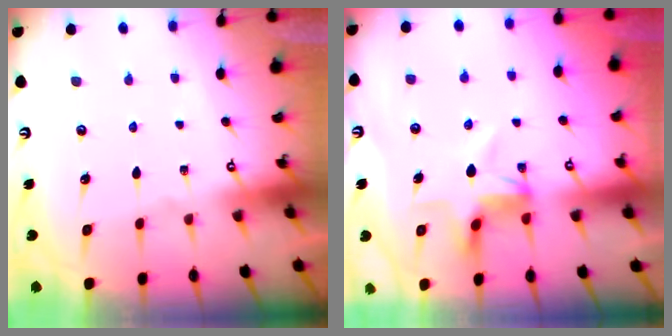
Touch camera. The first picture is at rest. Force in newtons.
{"total": 3.9, "press": 3.8, "slide": 0.4}